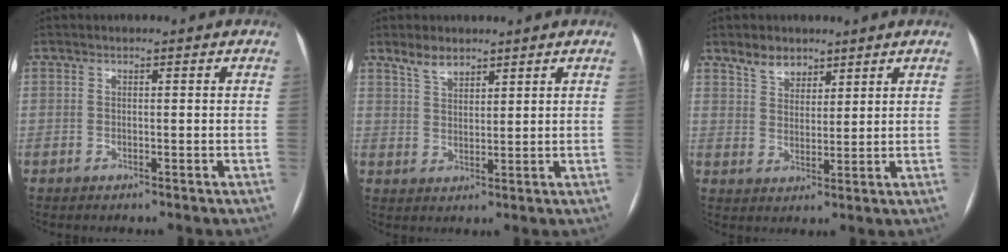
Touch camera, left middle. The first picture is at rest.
{"total": 3.8, "force": [3.1, 1.6, 1.5], "torque": [-0.032, 0.005, 0.063]}
{"total": 4.6, "force": [3.6, 2.6, 1.2], "torque": [-0.022, 0.004, 0.069]}